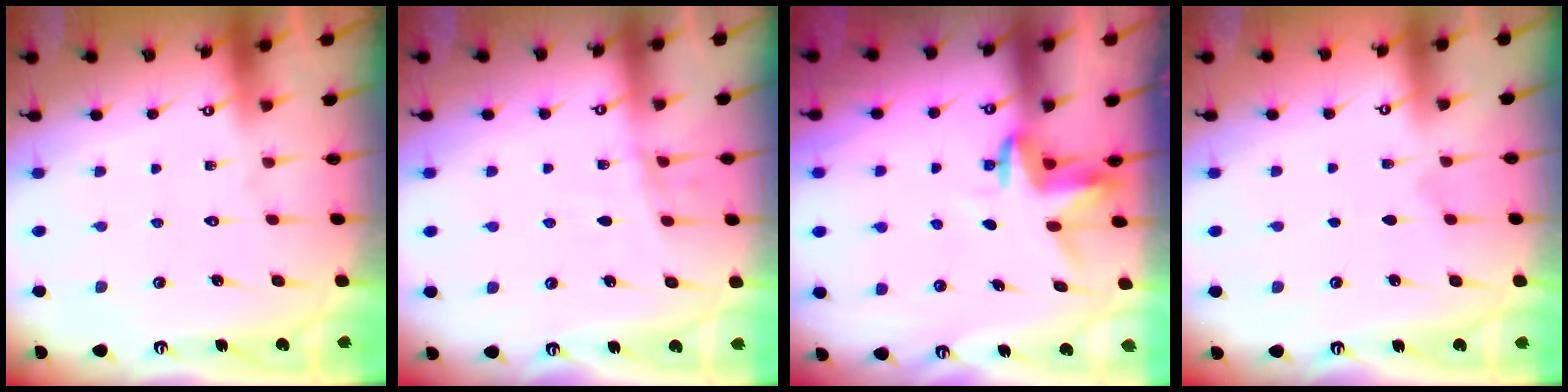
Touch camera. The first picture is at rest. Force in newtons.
{"total": 3.9, "press": 3.9, "slide": 0.4}
{"total": 3.5, "press": 3.5, "slide": 0.2}
{"total": 2.7, "press": 2.3, "slide": 1.6}